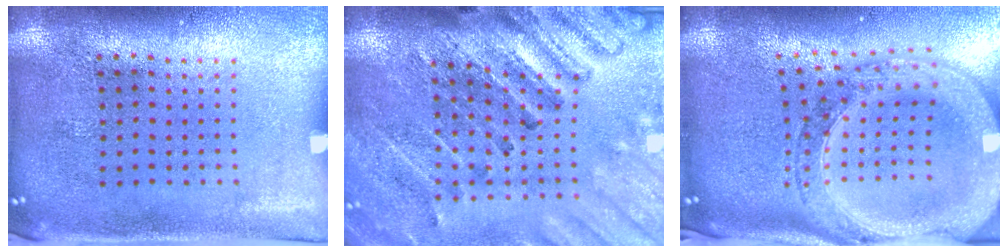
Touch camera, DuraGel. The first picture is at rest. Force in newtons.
{"total": 2.7, "press": 2.7, "slide": 0.3}
{"total": 4.0, "press": 3.1, "slide": 2.5}